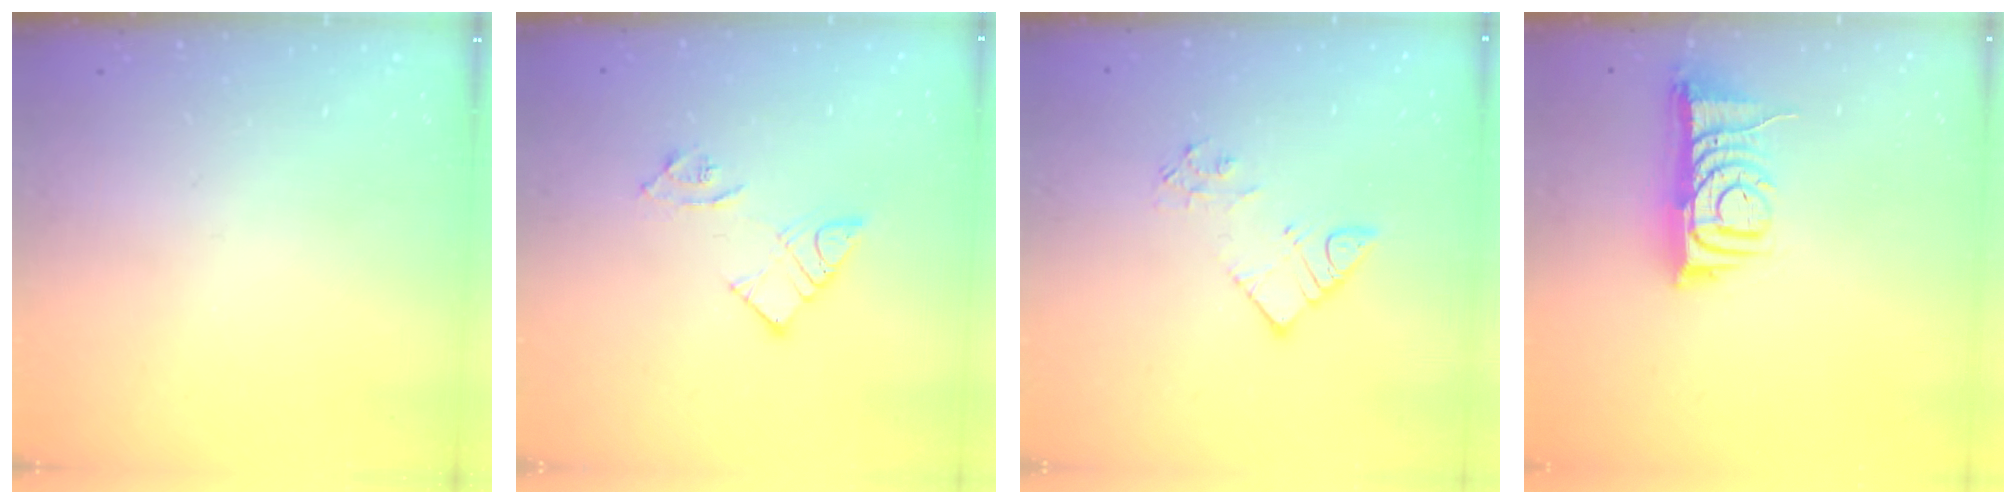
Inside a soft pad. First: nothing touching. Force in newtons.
{"total": 8.4, "press": 8.4, "slide": 0.6}
{"total": 6.3, "press": 6.3, "slide": 0.4}
{"total": 8.5, "press": 8.4, "slide": 0.4}